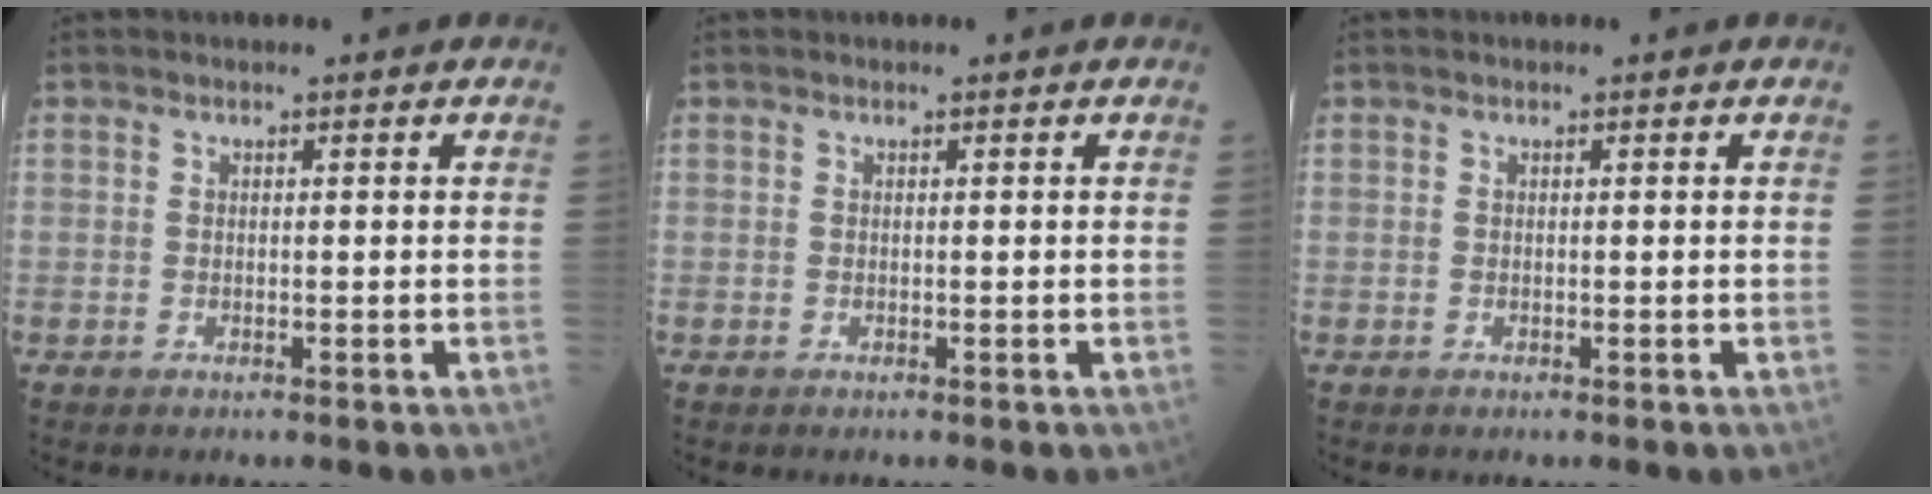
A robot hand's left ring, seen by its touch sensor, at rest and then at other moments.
{"total": 0.0}
{"total": 0.0}